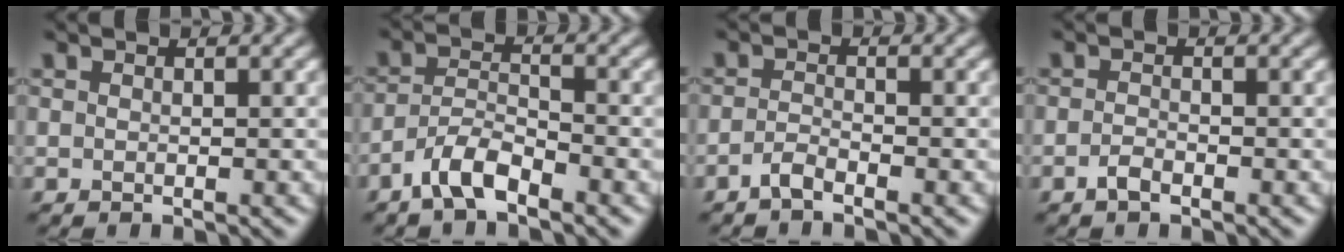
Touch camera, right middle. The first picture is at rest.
{"total": 3.4, "force": [-2.5, 1.0, 2.1], "torque": [-0.044, 0.009, -0.054]}
{"total": 1.4, "force": [-1.1, 0.3, 0.9], "torque": [-0.020, 0.003, -0.025]}
{"total": 1.1, "force": [-0.7, 0.4, 0.8], "torque": [-0.018, 0.001, -0.017]}